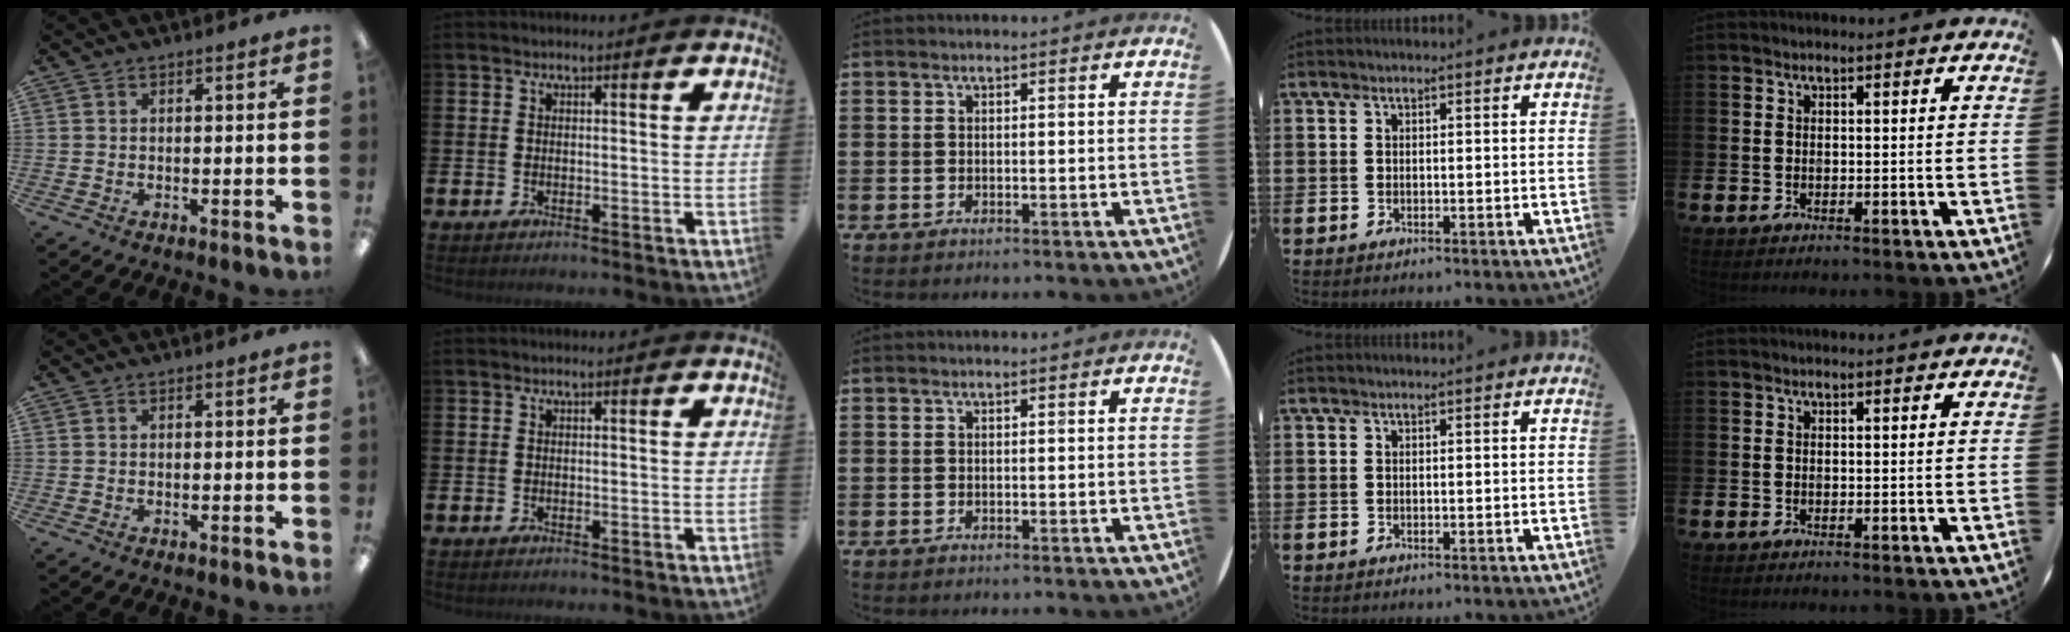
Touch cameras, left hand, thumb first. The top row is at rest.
{}